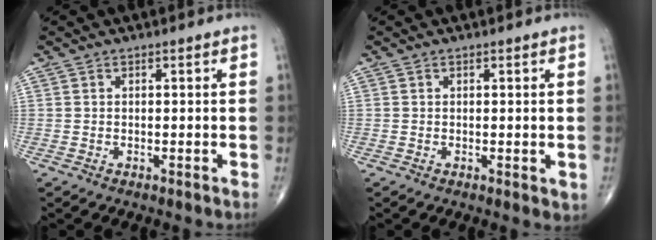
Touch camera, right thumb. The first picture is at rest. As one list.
[{"total": 1.5, "force": [0.0, 0.7, 1.3], "torque": [-0.016, -0.006, -0.001]}]